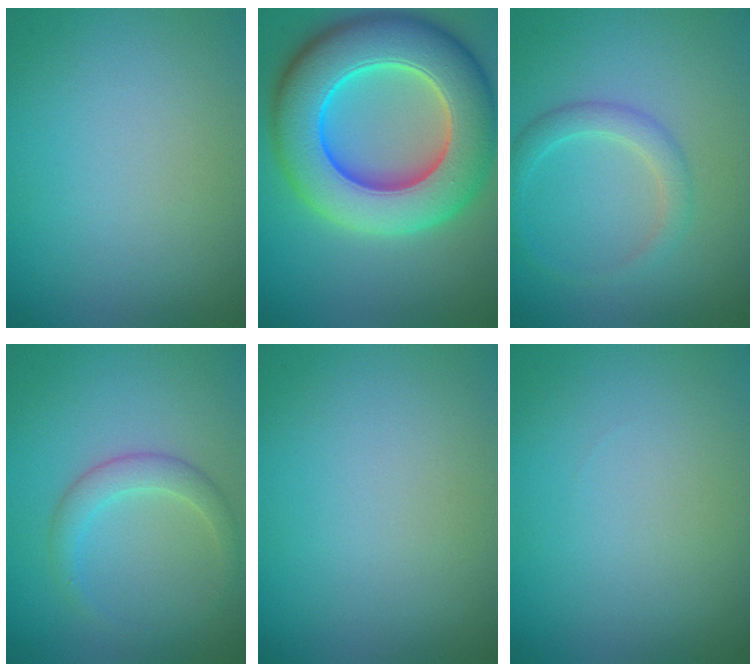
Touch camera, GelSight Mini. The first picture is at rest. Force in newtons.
{"total": 13.2, "press": 13.1, "slide": 2.1}
{"total": 2.2, "press": 2.2, "slide": 0.1}
{"total": 2.3, "press": 2.3, "slide": 0.1}
{"total": 0.0}
{"total": 0.0}